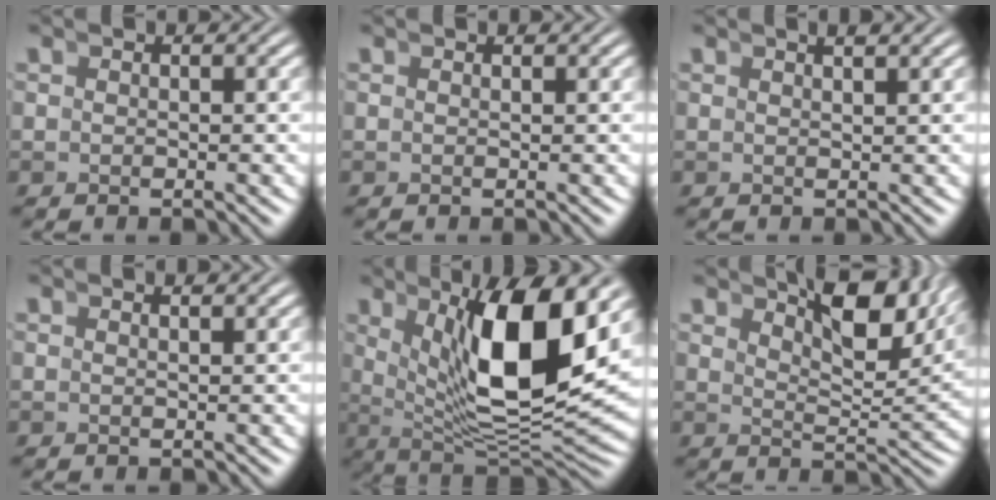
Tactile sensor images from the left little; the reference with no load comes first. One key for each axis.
{"total": 0.5, "fx": 0.2, "fy": -0.5, "fz": 0.0, "tx": 0.005, "ty": 0.002, "tz": 0.004}
{"total": 1.7, "fx": 1.1, "fy": -1.1, "fz": 0.6, "tx": 0.003, "ty": 0.005, "tz": 0.019}
{"total": 1.1, "fx": 0.5, "fy": -1.0, "fz": 0.1, "tx": 0.010, "ty": 0.002, "tz": 0.011}
{"total": 13.0, "fx": 2.8, "fy": 5.1, "fz": 11.6, "tx": -0.172, "ty": -0.008, "tz": 0.056}
{"total": 7.2, "fx": 5.0, "fy": 1.0, "fz": 5.0, "tx": -0.057, "ty": 0.006, "tz": 0.075}